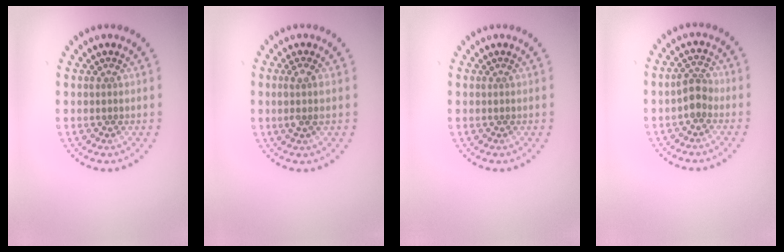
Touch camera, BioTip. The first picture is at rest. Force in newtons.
{"total": 1.7, "press": 1.5, "slide": 0.9}
{"total": 0.0}
{"total": 1.9, "press": 1.8, "slide": 0.5}